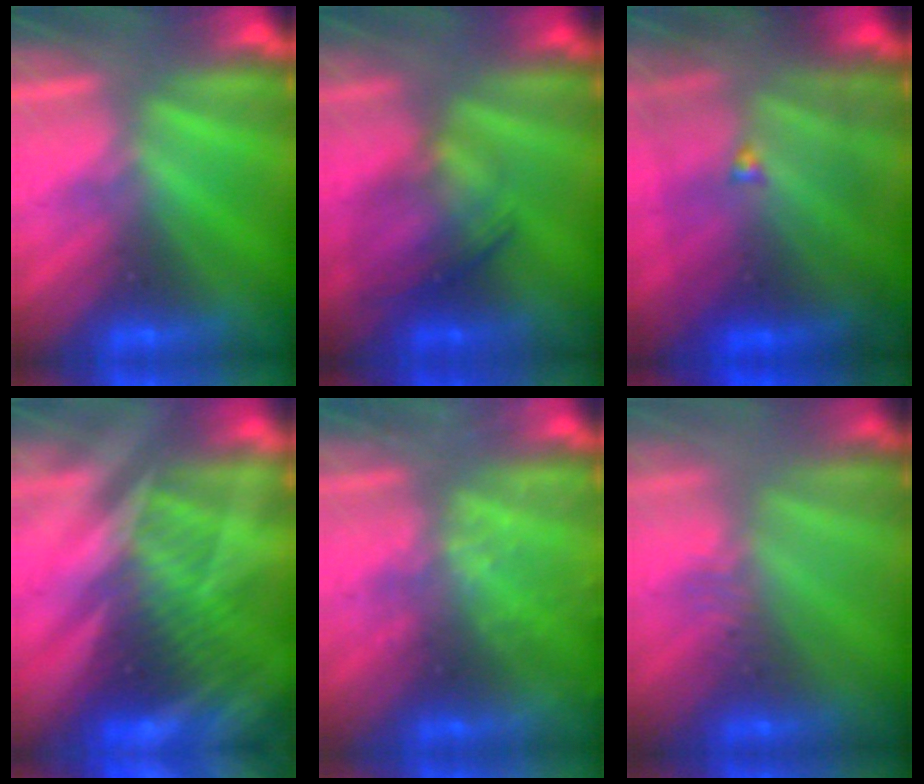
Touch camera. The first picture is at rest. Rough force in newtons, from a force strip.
{"total": 2.0}
{"total": 7.6}
{"total": 2.9}
{"total": 2.5}
{"total": 2.9}